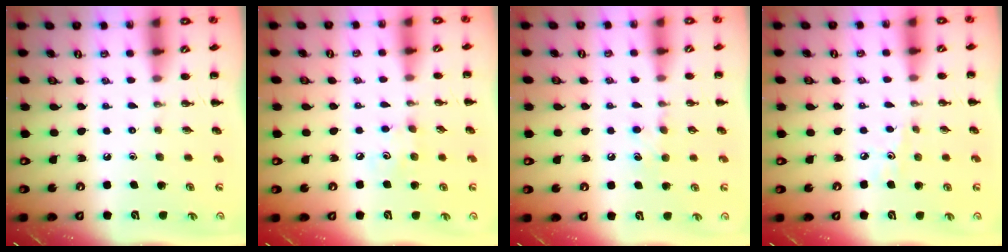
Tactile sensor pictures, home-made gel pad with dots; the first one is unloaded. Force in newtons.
{"total": 3.8, "press": 3.7, "slide": 0.7}
{"total": 6.6, "press": 6.3, "slide": 1.7}
{"total": 4.4, "press": 4.2, "slide": 1.4}